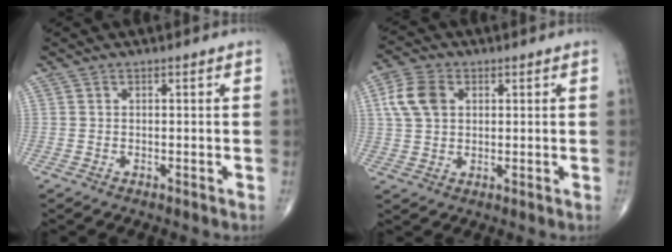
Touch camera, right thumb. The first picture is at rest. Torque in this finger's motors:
{"motor_torque": [-0.27, 0.37, 0.34, -0.12, 0.21]}